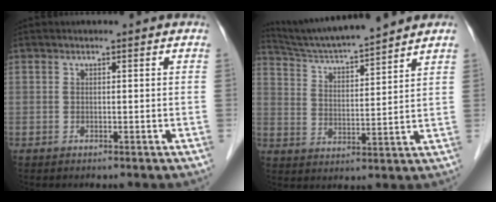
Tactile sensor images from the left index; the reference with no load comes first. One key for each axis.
{"total": 12.3, "fx": 11.4, "fy": -0.3, "fz": 4.4, "tx": -0.084, "ty": 0.013, "tz": 0.197}